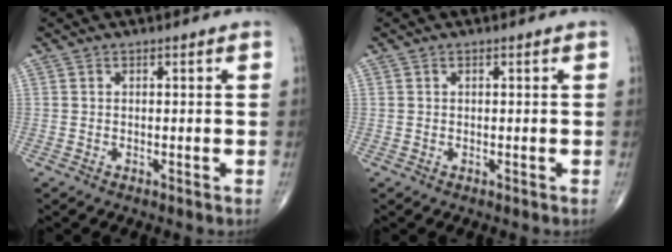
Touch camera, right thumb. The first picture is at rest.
{"total": 0.0}